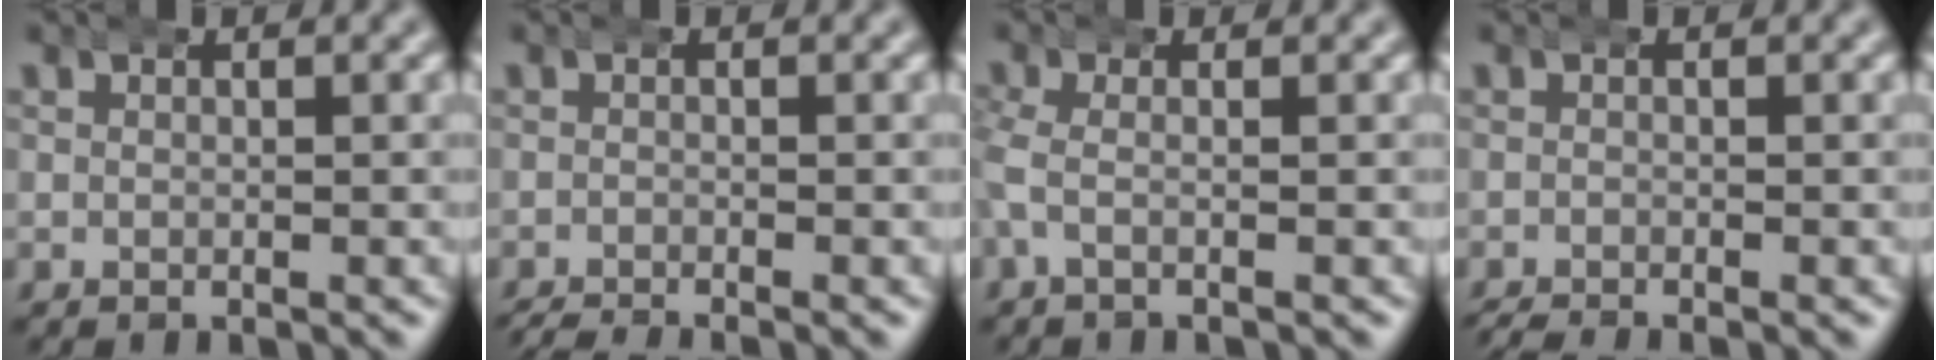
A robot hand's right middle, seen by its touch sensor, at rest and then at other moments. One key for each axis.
{"total": 2.3, "fx": -2.2, "fy": 0.3, "fz": 0.5, "tx": -0.009, "ty": -0.011, "tz": -0.034}
{"total": 2.4, "fx": -0.3, "fy": 1.4, "fz": 2.0, "tx": -0.052, "ty": 0.003, "tz": -0.010}
{"total": 1.5, "fx": -1.5, "fy": 0.2, "fz": 0.2, "tx": -0.008, "ty": -0.009, "tz": -0.023}